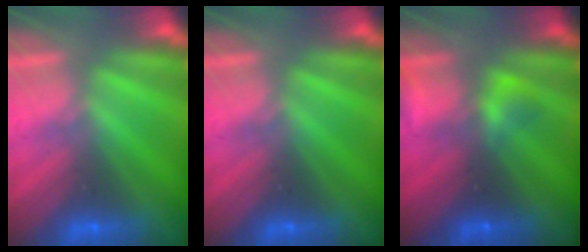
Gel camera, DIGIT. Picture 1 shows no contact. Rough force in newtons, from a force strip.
{"total": 0.0}
{"total": 2.3}